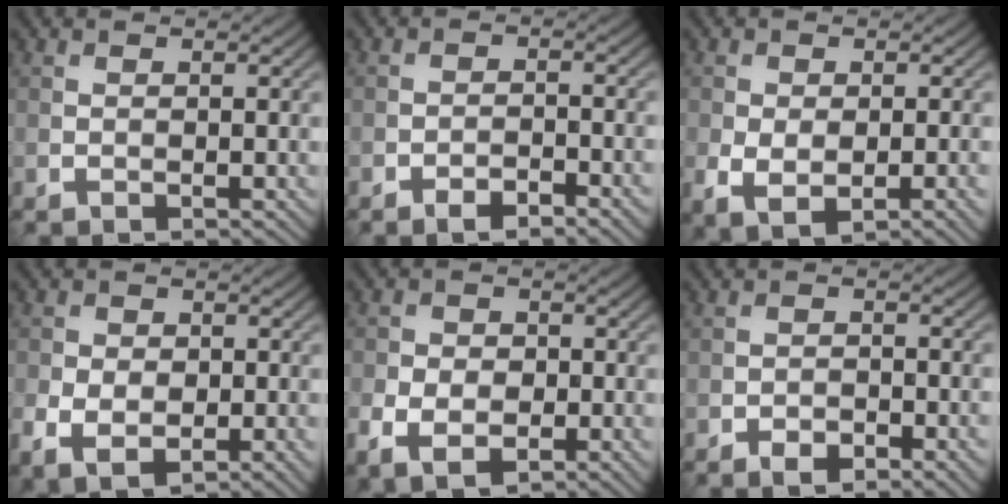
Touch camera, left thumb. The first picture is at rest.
{"total": 3.6, "force": [-2.5, 1.2, 2.4], "torque": [-0.036, 0.004, -0.041]}
{"total": 6.0, "force": [-1.6, 3.4, 4.6], "torque": [-0.085, -0.025, -0.021]}
{"total": 6.7, "force": [-2.0, 4.5, 4.5], "torque": [-0.072, -0.020, -0.027]}
{"total": 7.0, "force": [-2.6, 4.8, 4.3], "torque": [-0.069, -0.019, -0.046]}
{"total": 4.4, "force": [-2.7, 2.0, 2.9], "torque": [-0.042, 0.005, -0.040]}